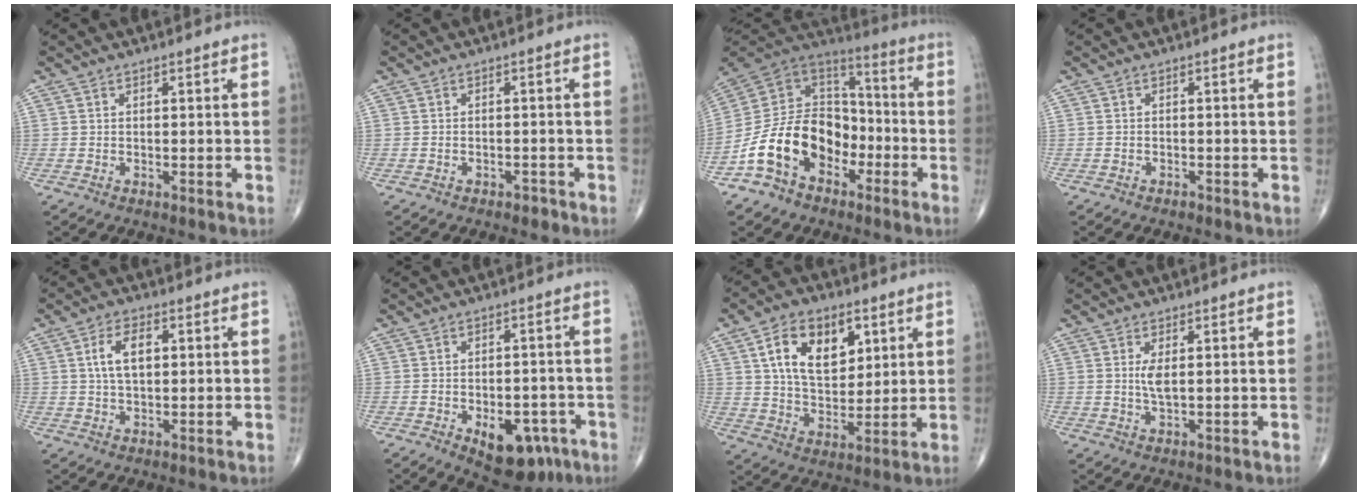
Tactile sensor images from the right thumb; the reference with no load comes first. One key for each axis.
{"total": 1.5, "fx": -1.0, "fy": 0.9, "fz": 0.5, "tx": -0.010, "ty": 0.010, "tz": -0.013}
{"total": 18.0, "fx": -7.3, "fy": 12.9, "fz": 10.4, "tx": -0.153, "ty": 0.079, "tz": -0.140}
{"total": 0.7, "fx": -0.5, "fy": 0.3, "fz": 0.2, "tx": -0.005, "ty": 0.001, "tz": -0.011}
{"total": 6.3, "fx": 1.3, "fy": 3.4, "fz": 5.2, "tx": -0.094, "ty": 0.006, "tz": 0.023}
{"total": 11.4, "fx": -5.3, "fy": 6.4, "fz": 7.7, "tx": -0.078, "ty": 0.023, "tz": -0.062}
{"total": 14.4, "fx": 5.3, "fy": 8.8, "fz": 10.1, "tx": -0.139, "ty": -0.018, "tz": 0.100}
{"total": 2.8, "fx": 0.5, "fy": 0.8, "fz": 2.6, "tx": -0.057, "ty": -0.008, "tz": 0.014}